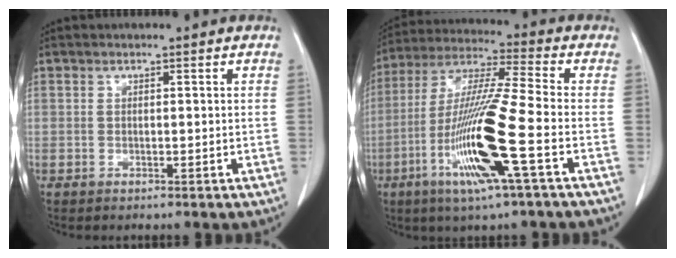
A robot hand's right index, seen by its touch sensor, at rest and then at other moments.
{"total": 16.1, "force": [-5.5, -0.4, 15.1], "torque": [-0.311, -0.019, -0.111]}